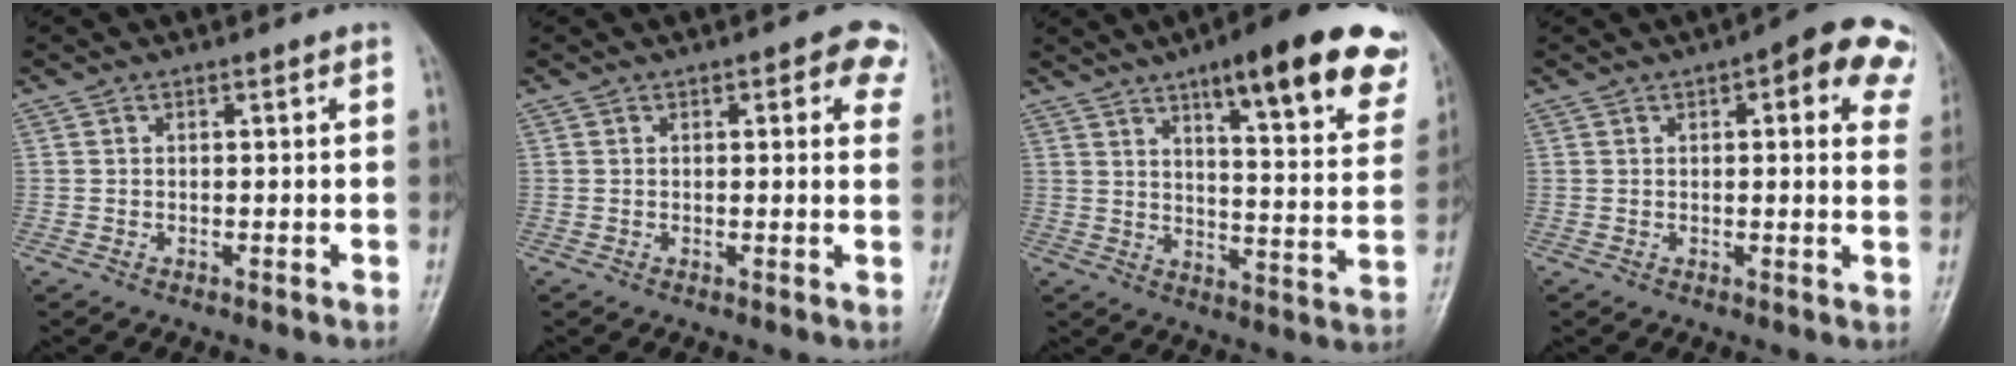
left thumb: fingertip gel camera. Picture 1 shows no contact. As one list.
[{"total": 5.9, "force": [2.9, 2.8, 4.2], "torque": [-0.010, -0.005, 0.023]}, {"total": 23.8, "force": [14.1, 6.2, 18.2], "torque": [-0.210, -0.041, 0.182]}, {"total": 11.9, "force": [5.5, 4.3, 9.6], "torque": [-0.071, -0.008, 0.050]}]